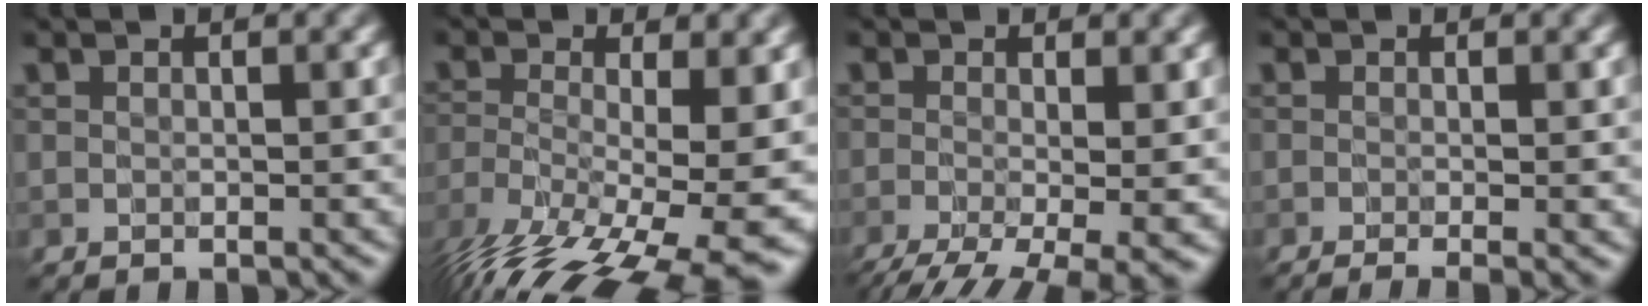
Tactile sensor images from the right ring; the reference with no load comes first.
{"total": 13.9, "force": [-6.8, 5.2, 10.9], "torque": [-0.211, -0.018, -0.096]}
{"total": 8.2, "force": [-3.2, 3.4, 6.8], "torque": [-0.118, -0.013, -0.042]}
{"total": 3.4, "force": [-0.9, 1.4, 3.0], "torque": [-0.040, -0.010, -0.011]}